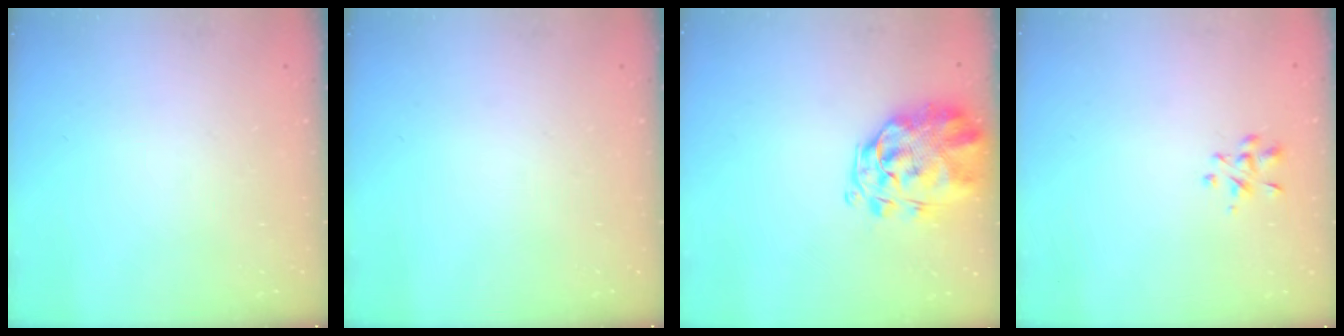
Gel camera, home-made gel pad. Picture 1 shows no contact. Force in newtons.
{"total": 0.0}
{"total": 3.8, "press": 3.6, "slide": 1.2}
{"total": 2.9, "press": 2.7, "slide": 1.2}